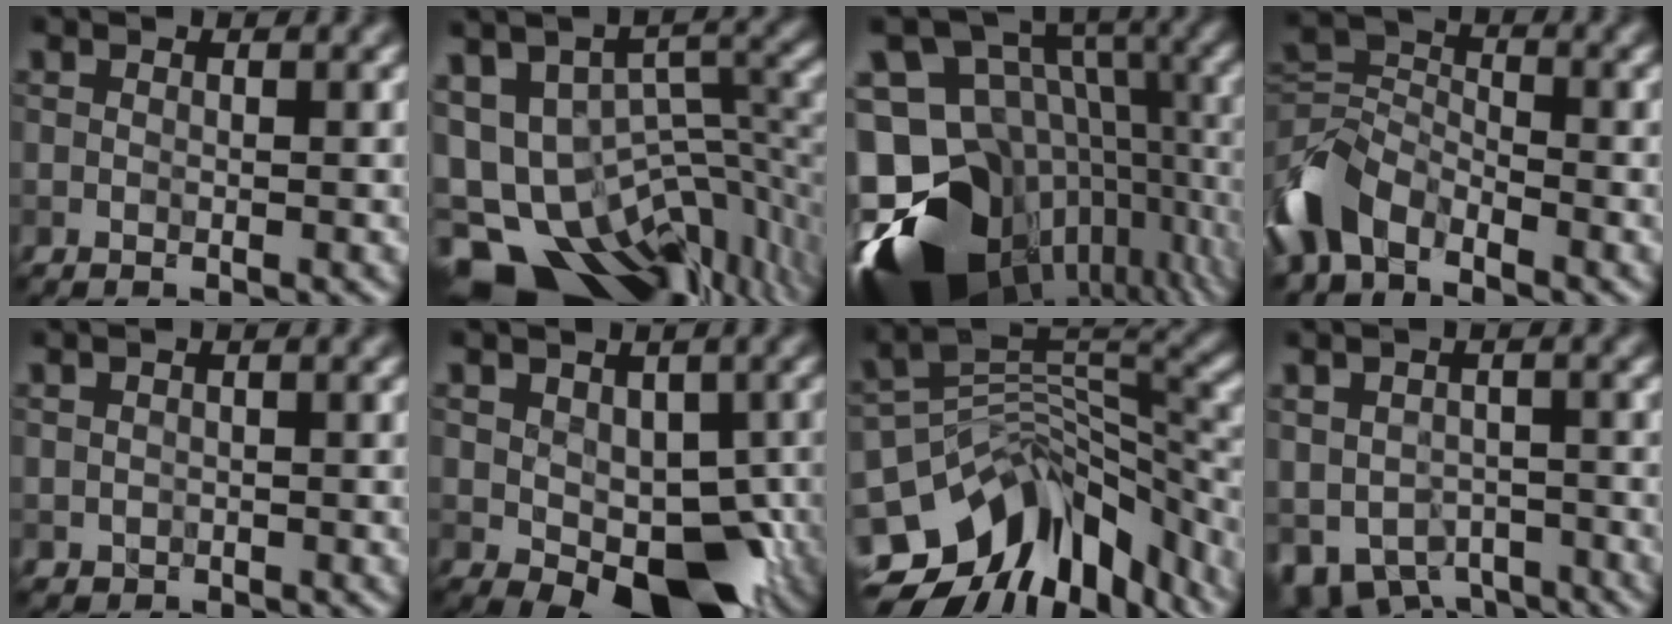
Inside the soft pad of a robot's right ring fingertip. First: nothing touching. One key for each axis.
{"total": 15.3, "fx": -7.5, "fy": 9.3, "fz": 9.6, "tx": -0.163, "ty": -0.011, "tz": -0.075}
{"total": 16.9, "fx": -5.7, "fy": 12.2, "fz": 10.2, "tx": -0.173, "ty": 0.022, "tz": -0.074}
{"total": 6.5, "fx": -4.0, "fy": 4.0, "fz": 3.1, "tx": -0.068, "ty": 0.000, "tz": -0.093}
{"total": 0.8, "fx": 0.5, "fy": 0.6, "fz": 0.2, "tx": -0.002, "ty": -0.005, "tz": 0.010}
{"total": 7.2, "fx": -1.4, "fy": 4.3, "fz": 5.6, "tx": -0.080, "ty": -0.004, "tz": -0.016}
{"total": 12.1, "fx": -6.4, "fy": 7.0, "fz": 7.6, "tx": -0.138, "ty": 0.001, "tz": -0.093}
{"total": 5.5, "fx": -2.1, "fy": 3.9, "fz": 3.3, "tx": -0.052, "ty": -0.023, "tz": -0.029}